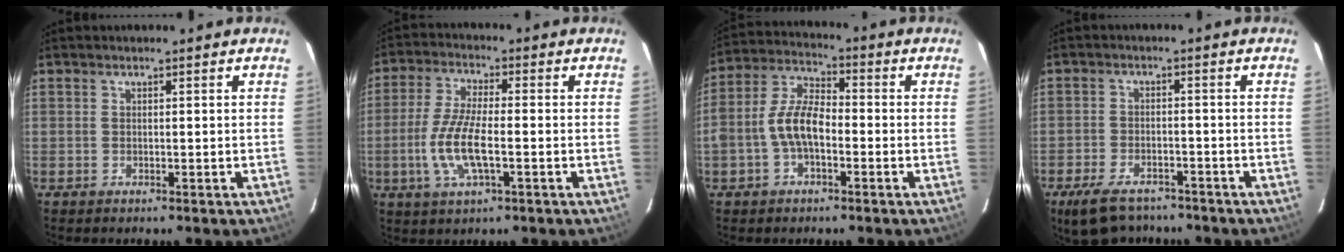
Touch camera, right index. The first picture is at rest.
{"total": 9.1, "force": [-2.2, 2.5, 8.5], "torque": [-0.177, -0.004, -0.046]}
{"total": 8.6, "force": [-2.3, 4.5, 7.0], "torque": [-0.148, 0.021, -0.045]}
{"total": 10.5, "force": [-8.1, 4.9, 4.7], "torque": [-0.117, -0.009, -0.130]}